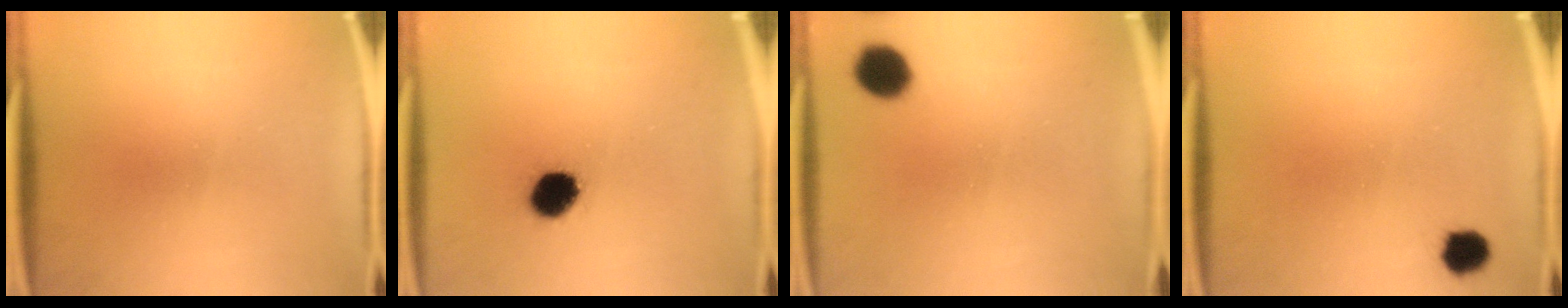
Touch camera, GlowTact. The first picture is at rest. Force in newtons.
{"total": 7.2}
{"total": 6.7}
{"total": 4.4}